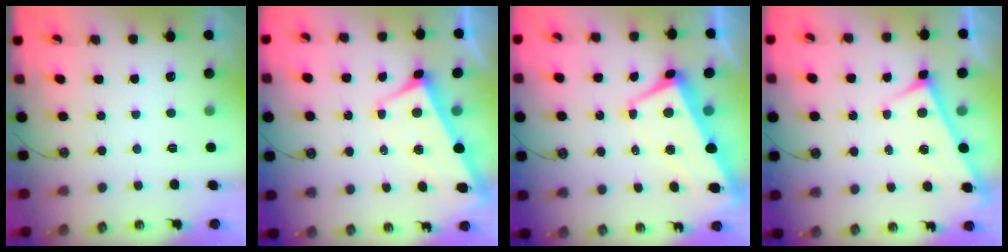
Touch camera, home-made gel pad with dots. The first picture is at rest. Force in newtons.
{"total": 2.9, "press": 2.8, "slide": 0.9}
{"total": 1.7, "press": 1.1, "slide": 1.3}
{"total": 3.0, "press": 2.9, "slide": 0.3}